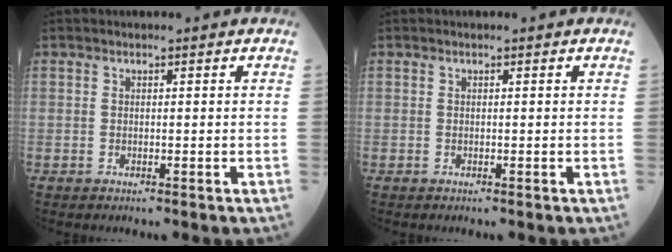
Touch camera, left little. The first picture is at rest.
{"total": 0.0}